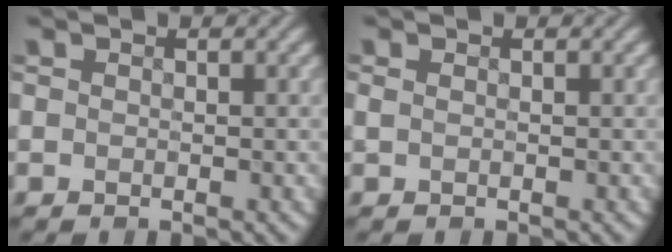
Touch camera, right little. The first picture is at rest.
{"total": 0.0}